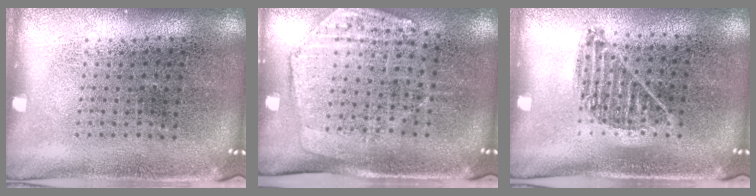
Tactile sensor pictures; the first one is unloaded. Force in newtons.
{"total": 1.9, "press": 1.6, "slide": 1.1}
{"total": 0.9, "press": 0.8, "slide": 0.4}